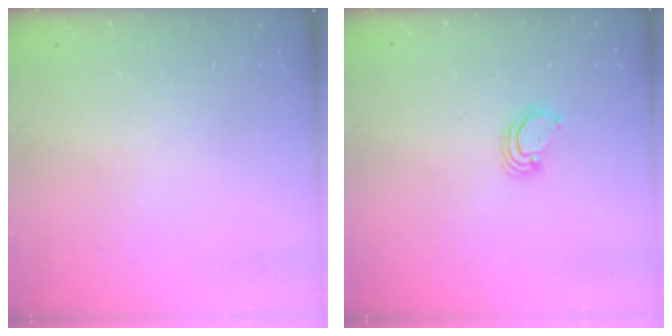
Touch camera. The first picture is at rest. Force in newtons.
{"total": 2.8, "press": 2.8, "slide": 0.3}